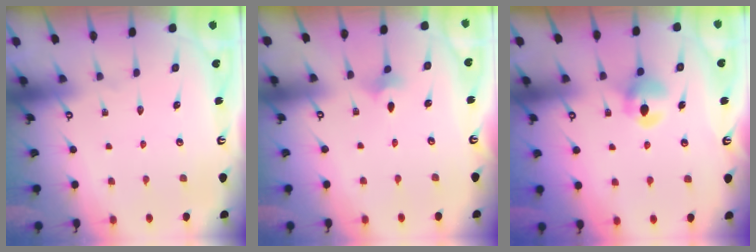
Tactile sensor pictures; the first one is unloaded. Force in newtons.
{"total": 1.8, "press": 1.7, "slide": 0.5}
{"total": 7.3, "press": 7.3, "slide": 0.6}